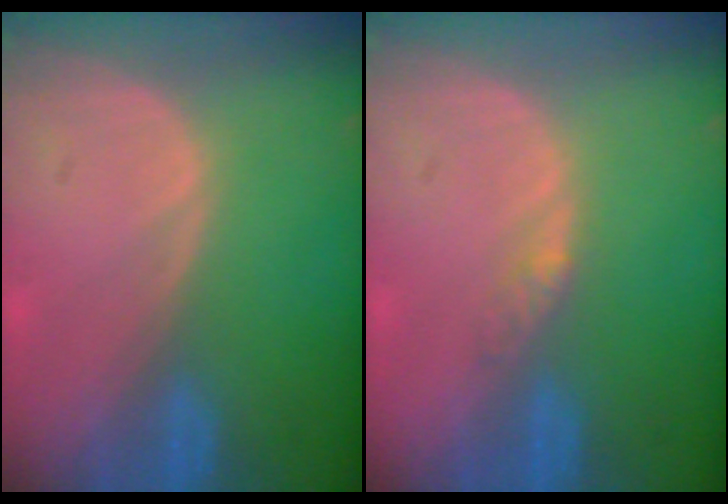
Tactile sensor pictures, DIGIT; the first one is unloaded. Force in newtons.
{"total": 1.8, "press": 1.6, "slide": 1.0}